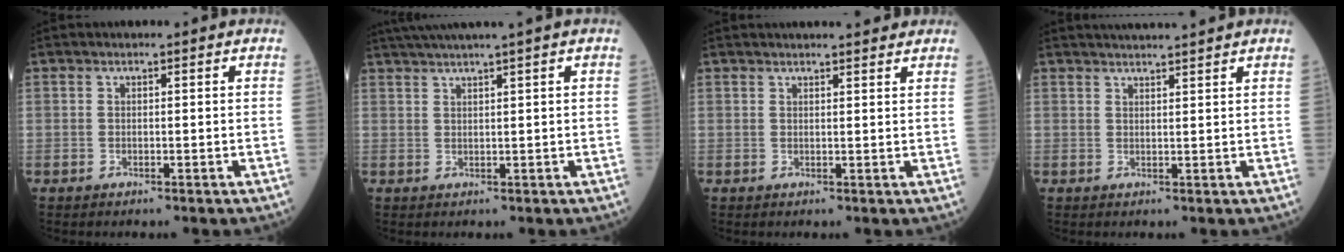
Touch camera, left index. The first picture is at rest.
{"total": 5.6, "force": [4.3, -1.5, 3.2], "torque": [-0.049, 0.022, 0.077]}
{"total": 5.7, "force": [5.2, 0.7, 2.3], "torque": [-0.031, 0.016, 0.059]}
{"total": 6.4, "force": [5.9, -0.5, 2.6], "torque": [-0.038, 0.024, 0.079]}